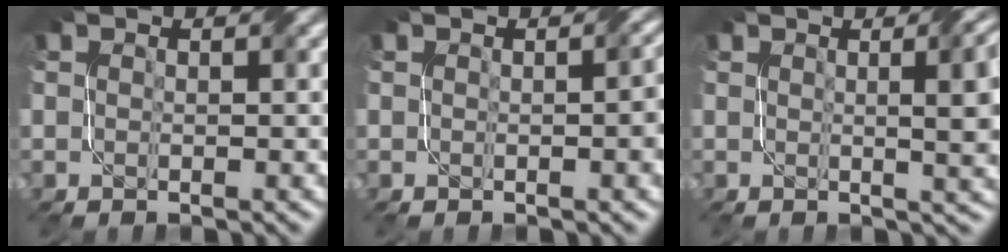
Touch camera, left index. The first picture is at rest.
{"total": 2.5, "force": [-0.1, 0.6, 2.4], "torque": [-0.023, 0.006, -0.002]}
{"total": 7.7, "force": [1.3, 2.9, 7.0], "torque": [-0.038, 0.014, 0.013]}